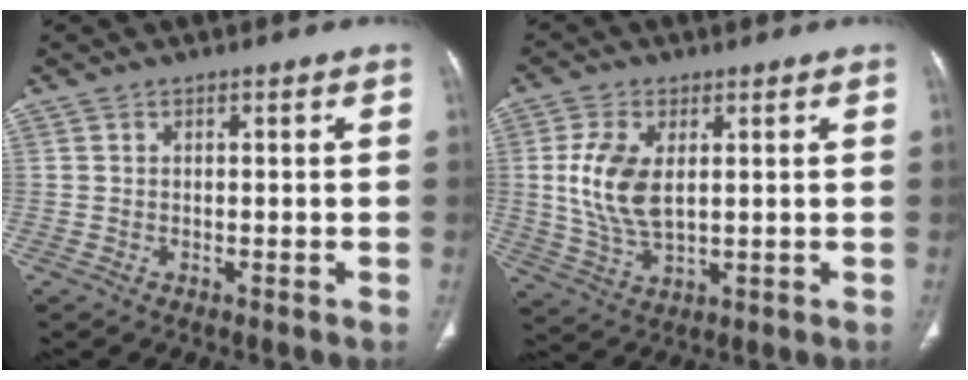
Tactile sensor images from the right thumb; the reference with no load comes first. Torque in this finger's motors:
{"motor_torque": [1.72, 1.09, 1.10, -0.90, 0.17]}